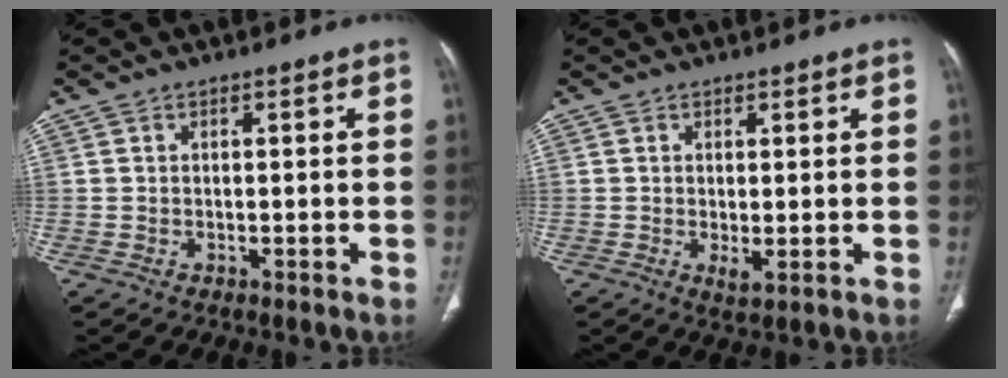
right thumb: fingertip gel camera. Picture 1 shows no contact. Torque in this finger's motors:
{"motor_torque": [1.21, 0.38, -0.17, -0.06, 0.02]}